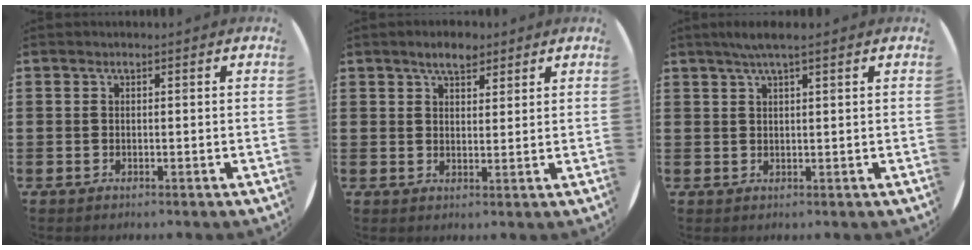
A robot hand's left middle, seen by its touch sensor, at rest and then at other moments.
{"total": 3.6, "force": [2.8, 1.6, 1.6], "torque": [-0.019, 0.000, 0.048]}
{"total": 2.6, "force": [1.9, 0.0, 1.8], "torque": [-0.036, 0.006, 0.033]}